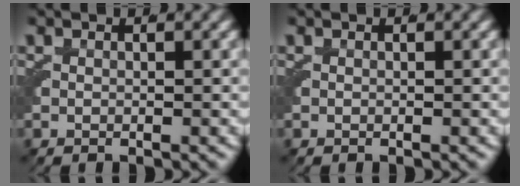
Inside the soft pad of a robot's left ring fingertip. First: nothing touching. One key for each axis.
{"total": 0.0}